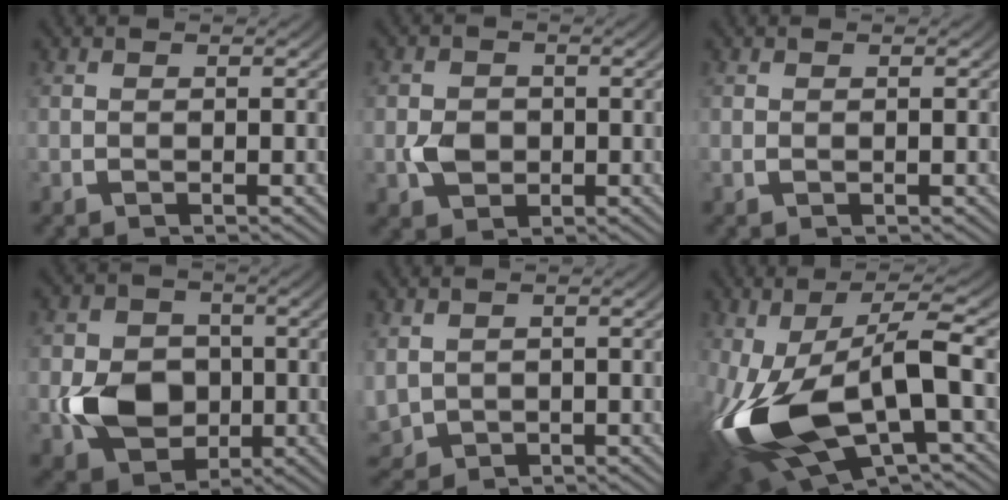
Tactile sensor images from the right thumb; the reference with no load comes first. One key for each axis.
{"total": 3.6, "fx": -0.5, "fy": 2.9, "fz": 2.1, "tx": -0.043, "ty": -0.015, "tz": -0.001}
{"total": 0.0}
{"total": 10.3, "fx": -1.4, "fy": 8.0, "fz": 6.3, "tx": -0.127, "ty": -0.037, "tz": -0.016}
{"total": 4.0, "fx": -0.5, "fy": 3.5, "fz": 1.9, "tx": -0.063, "ty": -0.027, "tz": 0.011}
{"total": 13.2, "fx": -3.7, "fy": 6.8, "fz": 10.7, "tx": -0.236, "ty": -0.036, "tz": -0.038}